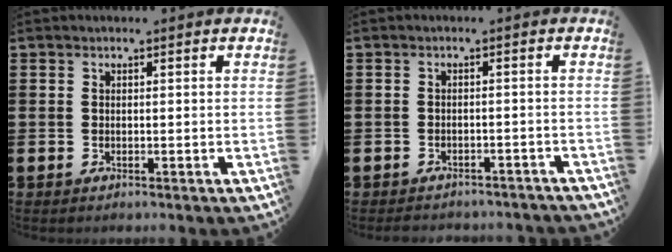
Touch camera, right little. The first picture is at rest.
{"total": 1.4, "force": [-1.4, 0.1, 0.0], "torque": [-0.005, 0.003, -0.031]}